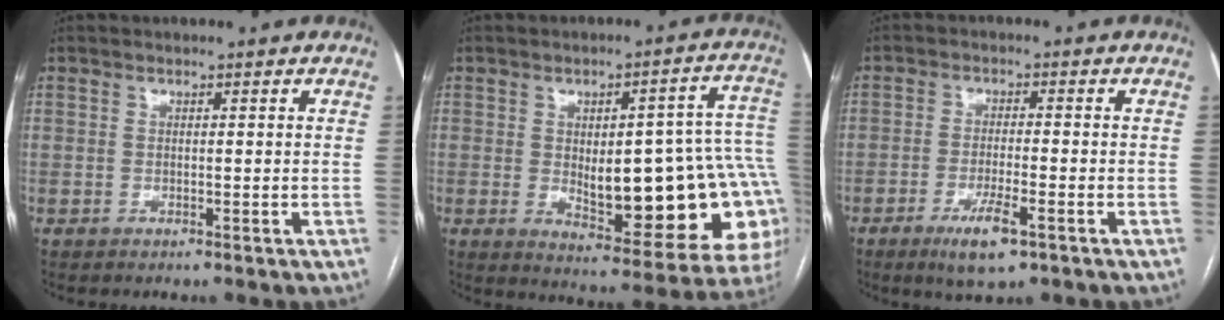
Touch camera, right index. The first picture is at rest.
{"total": 22.1, "force": [-1.5, 6.8, 21.0], "torque": [-0.190, 0.029, 0.010]}
{"total": 6.1, "force": [-3.3, 1.0, 5.0], "torque": [-0.093, -0.011, -0.050]}